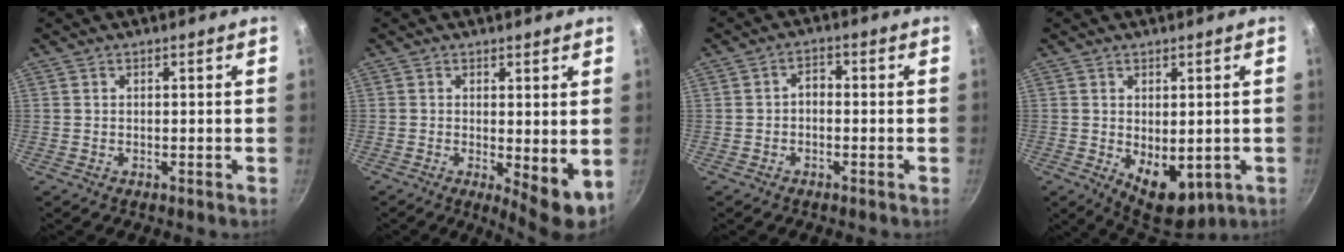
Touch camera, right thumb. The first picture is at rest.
{"total": 6.3, "force": [0.0, 2.3, 5.9], "torque": [-0.078, -0.014, 0.004]}
{"total": 2.4, "force": [-0.7, 1.6, 1.7], "torque": [-0.021, 0.017, -0.015]}
{"total": 8.6, "force": [-1.1, 5.1, 6.8], "torque": [-0.076, -0.016, 0.001]}